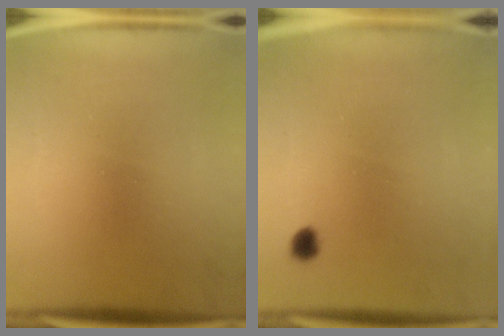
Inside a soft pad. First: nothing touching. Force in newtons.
{"total": 1.8}